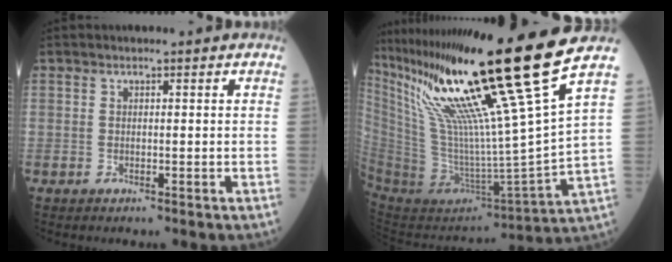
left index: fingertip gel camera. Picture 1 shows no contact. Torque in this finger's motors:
{"motor_torque": [1.51, -0.63, 1.05, 0.21]}